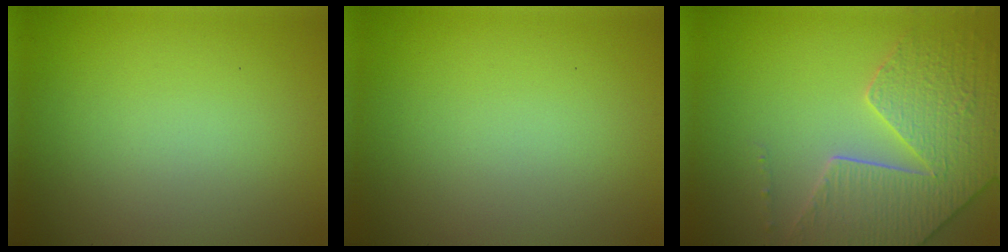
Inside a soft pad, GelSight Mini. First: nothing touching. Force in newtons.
{"total": 0.0}
{"total": 6.0, "press": 5.3, "slide": 2.9}